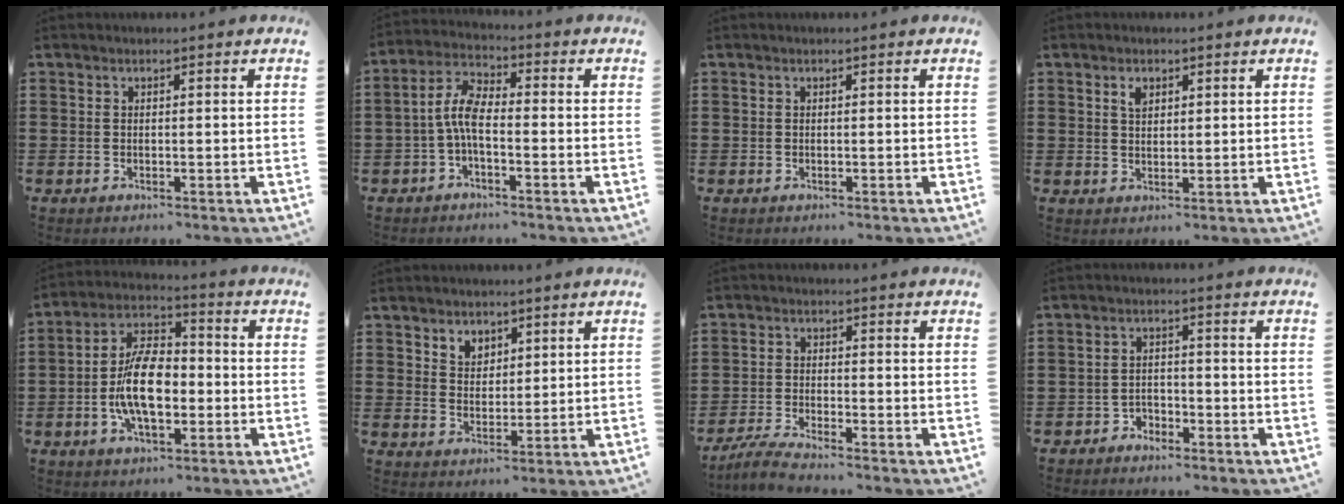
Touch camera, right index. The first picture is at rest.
{"total": 5.6, "force": [-1.4, 2.1, 5.0], "torque": [-0.112, 0.005, -0.032]}
{"total": 0.0}
{"total": 2.1, "force": [1.2, 1.3, 1.2], "torque": [-0.028, 0.005, 0.021]}
{"total": 10.6, "force": [-2.0, 5.5, 8.9], "torque": [-0.185, 0.002, -0.042]}
{"total": 3.4, "force": [2.6, 2.2, 0.1], "torque": [-0.013, 0.006, 0.050]}
{"total": 3.5, "force": [-3.3, -0.3, 1.2], "torque": [-0.035, -0.008, -0.068]}
{"total": 2.1, "force": [-1.9, 1.0, 0.0], "torque": [-0.011, 0.002, -0.042]}